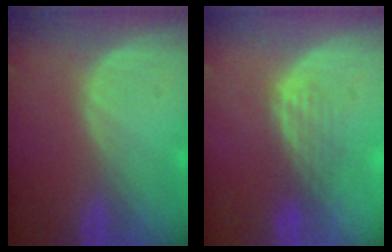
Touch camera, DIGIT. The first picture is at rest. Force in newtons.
{"total": 3.5, "press": 3.2, "slide": 1.4}